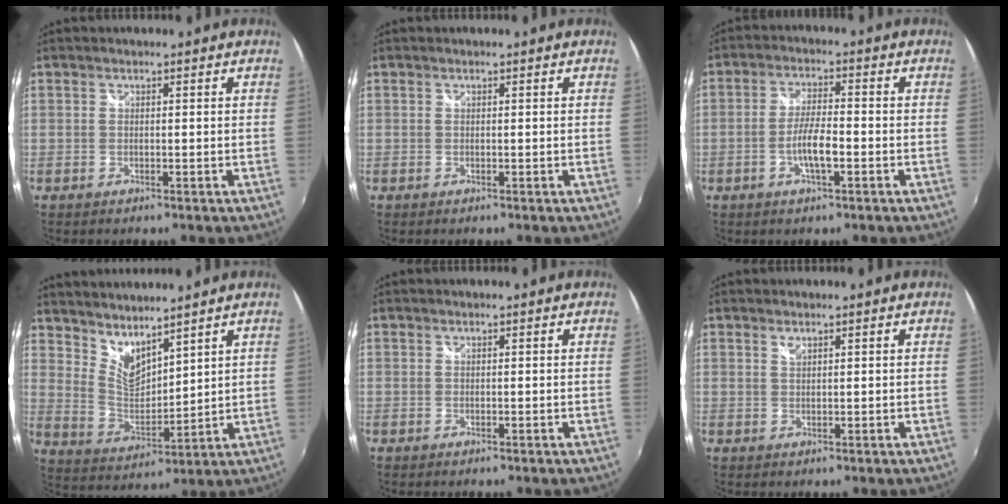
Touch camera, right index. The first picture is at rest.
{"total": 0.0}
{"total": 5.6, "force": [-2.1, 1.2, 5.1], "torque": [-0.098, 0.001, -0.037]}
{"total": 8.6, "force": [7.3, 2.4, 3.9], "torque": [-0.068, -0.009, 0.144]}
{"total": 0.0}
{"total": 1.0, "force": [0.8, 0.2, 0.6], "torque": [-0.009, 0.002, 0.014]}